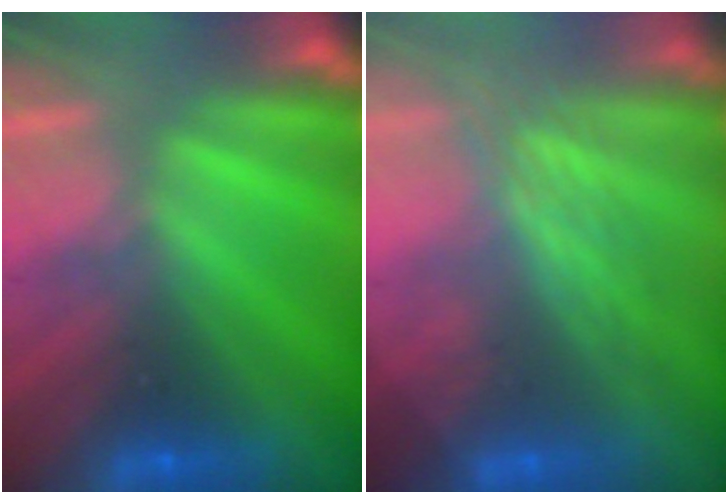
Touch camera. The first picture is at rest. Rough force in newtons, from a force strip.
{"total": 2.8}